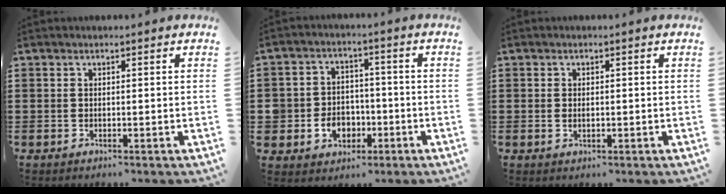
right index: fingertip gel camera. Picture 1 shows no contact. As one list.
[{"total": 5.5, "force": [-1.6, 4.9, 1.7], "torque": [-0.037, 0.011, -0.029]}, {"total": 1.0, "force": [0.1, 0.5, 0.9], "torque": [-0.018, 0.003, 0.000]}]